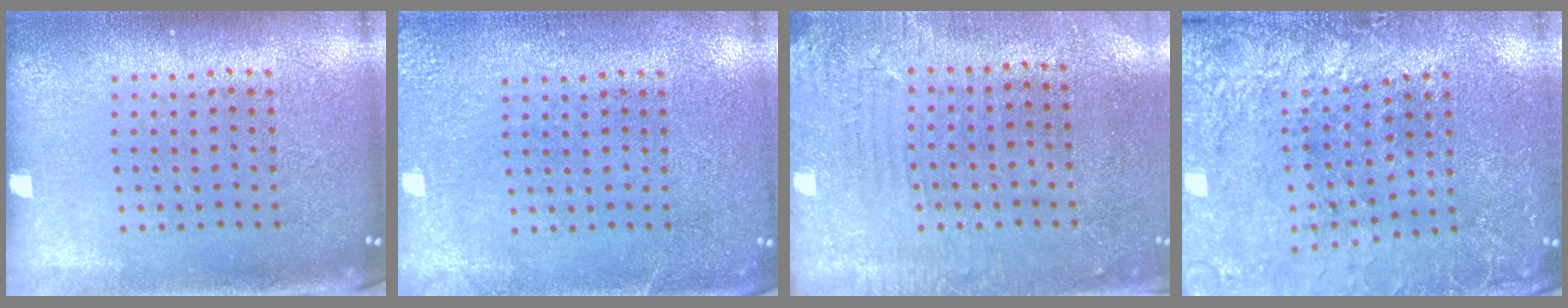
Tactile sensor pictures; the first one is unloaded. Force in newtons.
{"total": 2.7, "press": 2.6, "slide": 0.2}
{"total": 2.9, "press": 2.4, "slide": 1.6}
{"total": 2.8, "press": 2.8, "slide": 0.1}